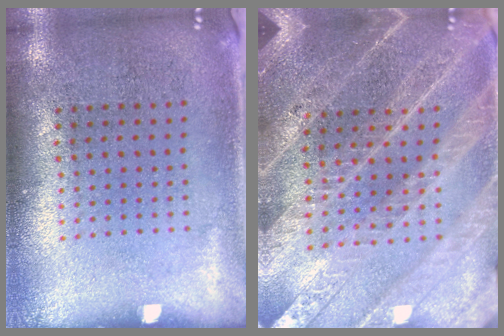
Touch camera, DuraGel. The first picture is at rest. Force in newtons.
{"total": 3.6, "press": 3.3, "slide": 1.4}